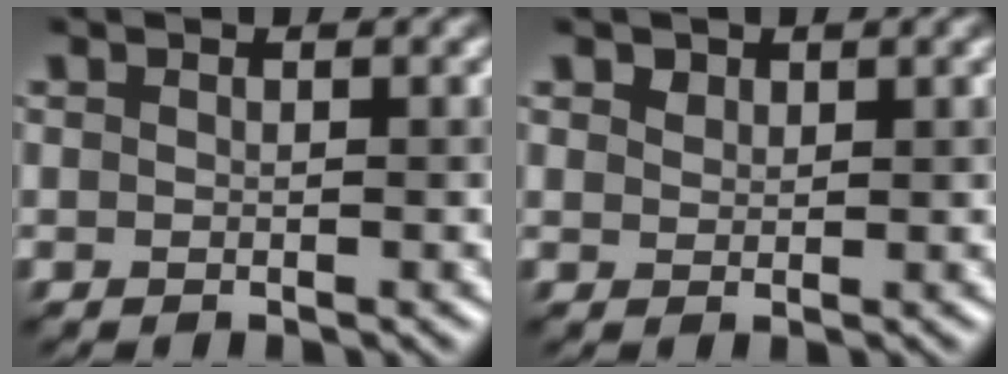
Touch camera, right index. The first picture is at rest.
{"total": 1.5, "force": [1.3, 0.7, -0.1], "torque": [0.005, 0.005, 0.020]}